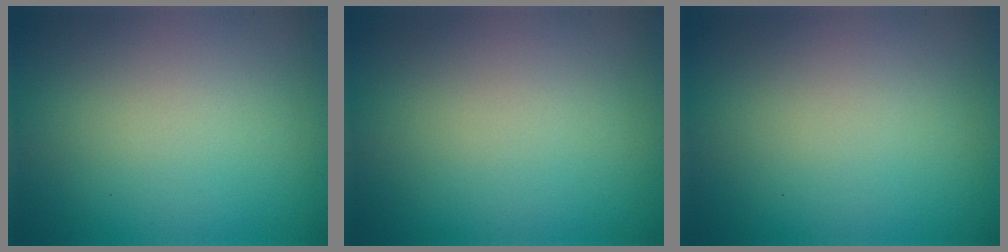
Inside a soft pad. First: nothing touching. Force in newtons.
{"total": 0.0}
{"total": 0.0}